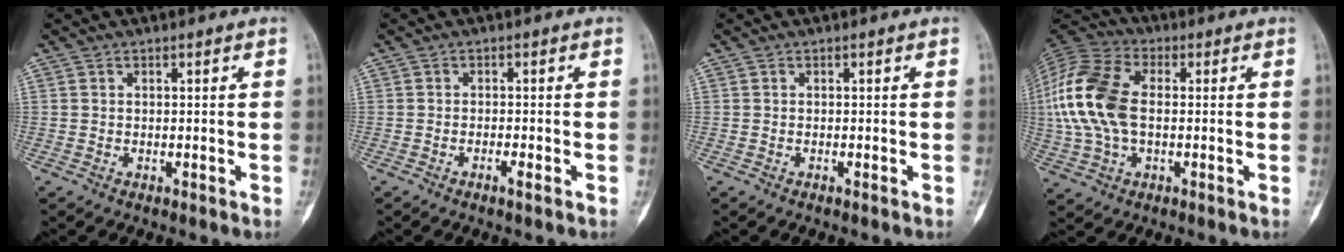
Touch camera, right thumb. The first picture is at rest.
{"total": 1.5, "force": [-0.8, 0.1, 1.2], "torque": [-0.023, 0.002, -0.018]}
{"total": 0.0}
{"total": 16.9, "force": [0.5, 10.1, 13.6], "torque": [-0.303, 0.020, 0.006]}